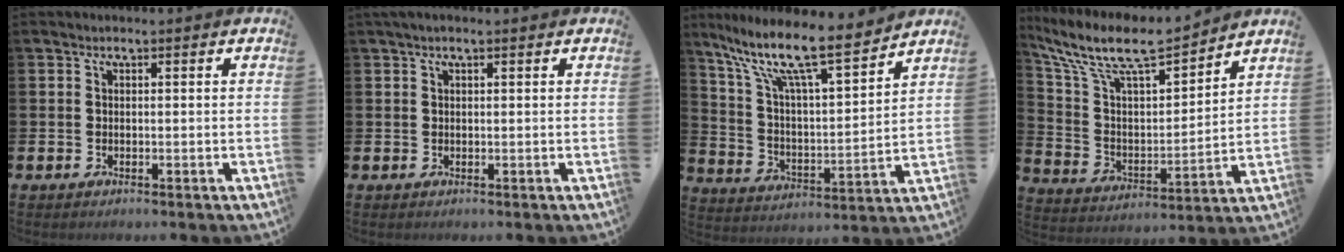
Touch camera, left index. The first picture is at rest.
{"total": 1.1, "force": [0.7, 0.2, 0.8], "torque": [-0.007, 0.000, 0.010]}
{"total": 11.7, "force": [9.4, 2.2, 6.6], "torque": [-0.154, -0.061, 0.155]}
{"total": 10.4, "force": [8.9, 2.6, 4.7], "torque": [-0.132, -0.057, 0.151]}